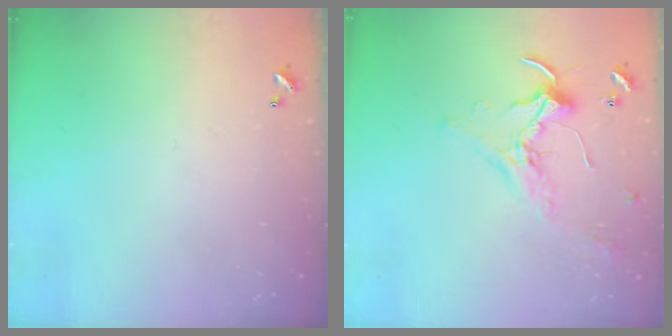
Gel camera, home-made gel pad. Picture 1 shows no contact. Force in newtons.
{"total": 1.7, "press": 1.6, "slide": 0.2}